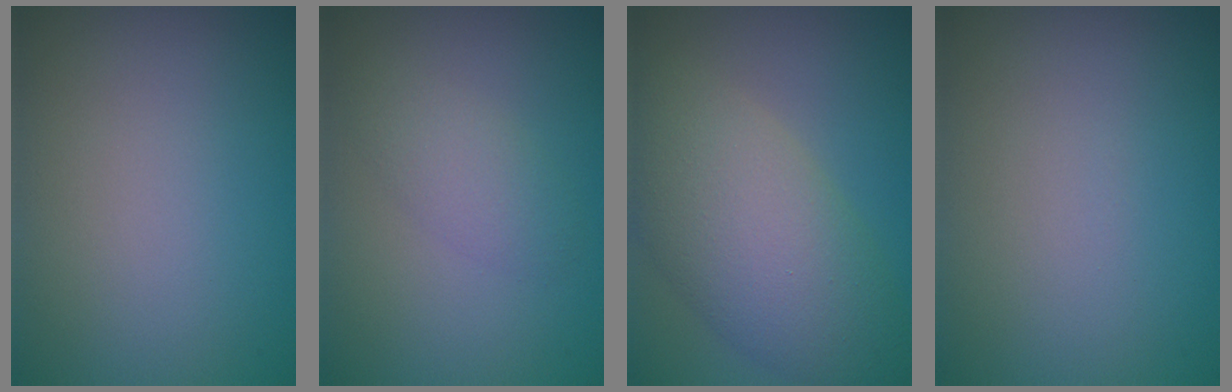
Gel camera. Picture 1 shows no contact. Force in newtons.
{"total": 2.1, "press": 2.1, "slide": 0.0}
{"total": 8.3, "press": 8.2, "slide": 0.8}
{"total": 0.0}